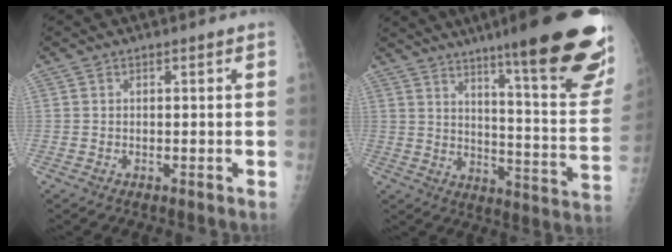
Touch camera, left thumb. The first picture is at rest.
{"total": 27.5, "force": [17.7, 3.7, 20.7], "torque": [-0.231, -0.088, 0.243]}